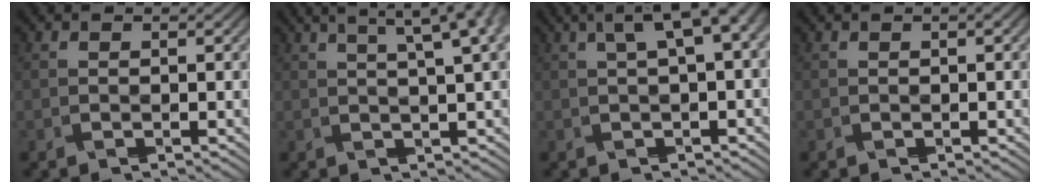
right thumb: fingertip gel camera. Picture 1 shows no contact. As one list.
[{"total": 7.5, "force": [4.1, 1.1, 6.1], "torque": [-0.086, 0.026, 0.052]}, {"total": 6.9, "force": [2.0, 2.2, 6.3], "torque": [-0.118, 0.012, 0.035]}, {"total": 1.0, "force": [0.0, 0.5, 0.9], "torque": [-0.020, -0.003, 0.001]}]